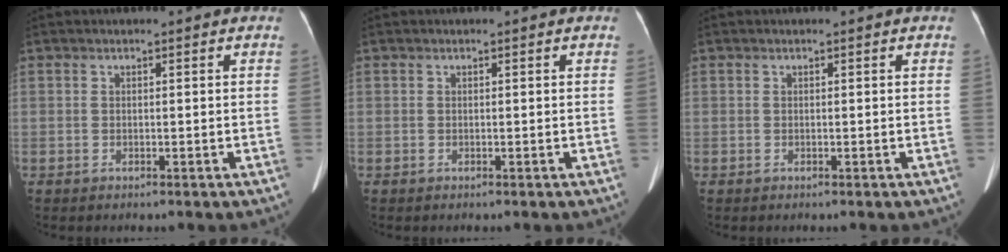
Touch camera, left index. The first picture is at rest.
{"total": 0.0}
{"total": 0.0}